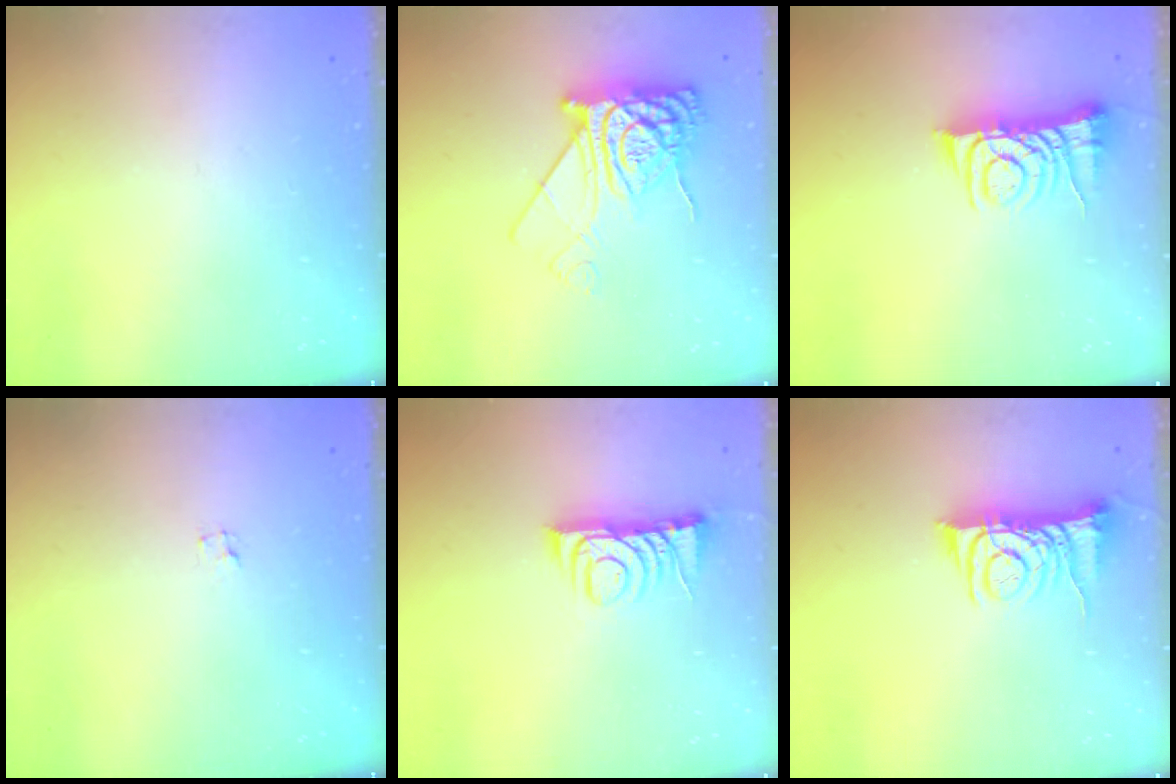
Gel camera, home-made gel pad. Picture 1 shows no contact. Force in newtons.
{"total": 12.3, "press": 12.3, "slide": 1.0}
{"total": 6.9, "press": 6.9, "slide": 0.9}
{"total": 1.2, "press": 1.2, "slide": 0.1}
{"total": 7.4, "press": 7.4, "slide": 0.1}
{"total": 8.8, "press": 8.8, "slide": 0.3}